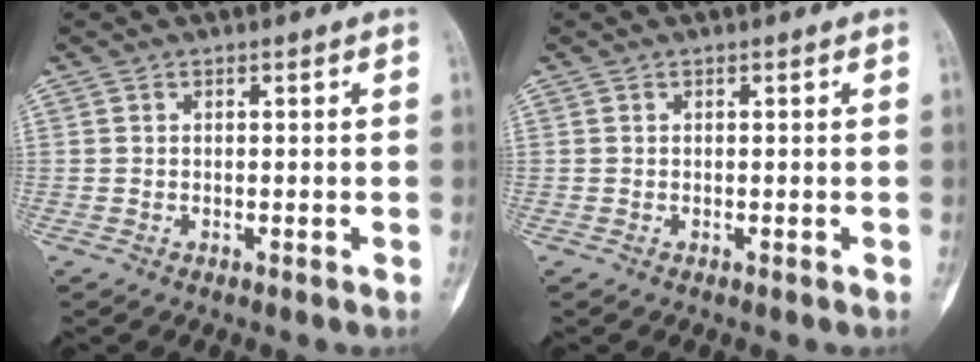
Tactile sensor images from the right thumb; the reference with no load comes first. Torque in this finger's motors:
{"motor_torque": [0.00, 0.00, 0.38, -0.01, 0.00]}